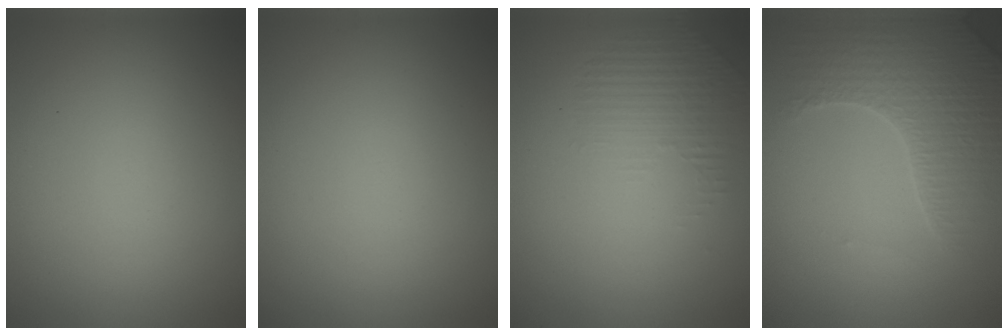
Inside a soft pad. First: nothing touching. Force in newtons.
{"total": 0.0}
{"total": 1.4, "press": 0.3, "slide": 1.4}
{"total": 3.9, "press": 3.9, "slide": 0.6}